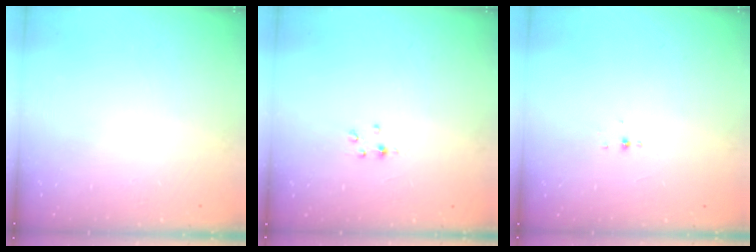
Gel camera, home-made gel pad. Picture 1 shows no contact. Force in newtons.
{"total": 1.8, "press": 1.7, "slide": 0.3}
{"total": 2.0, "press": 1.9, "slide": 0.8}